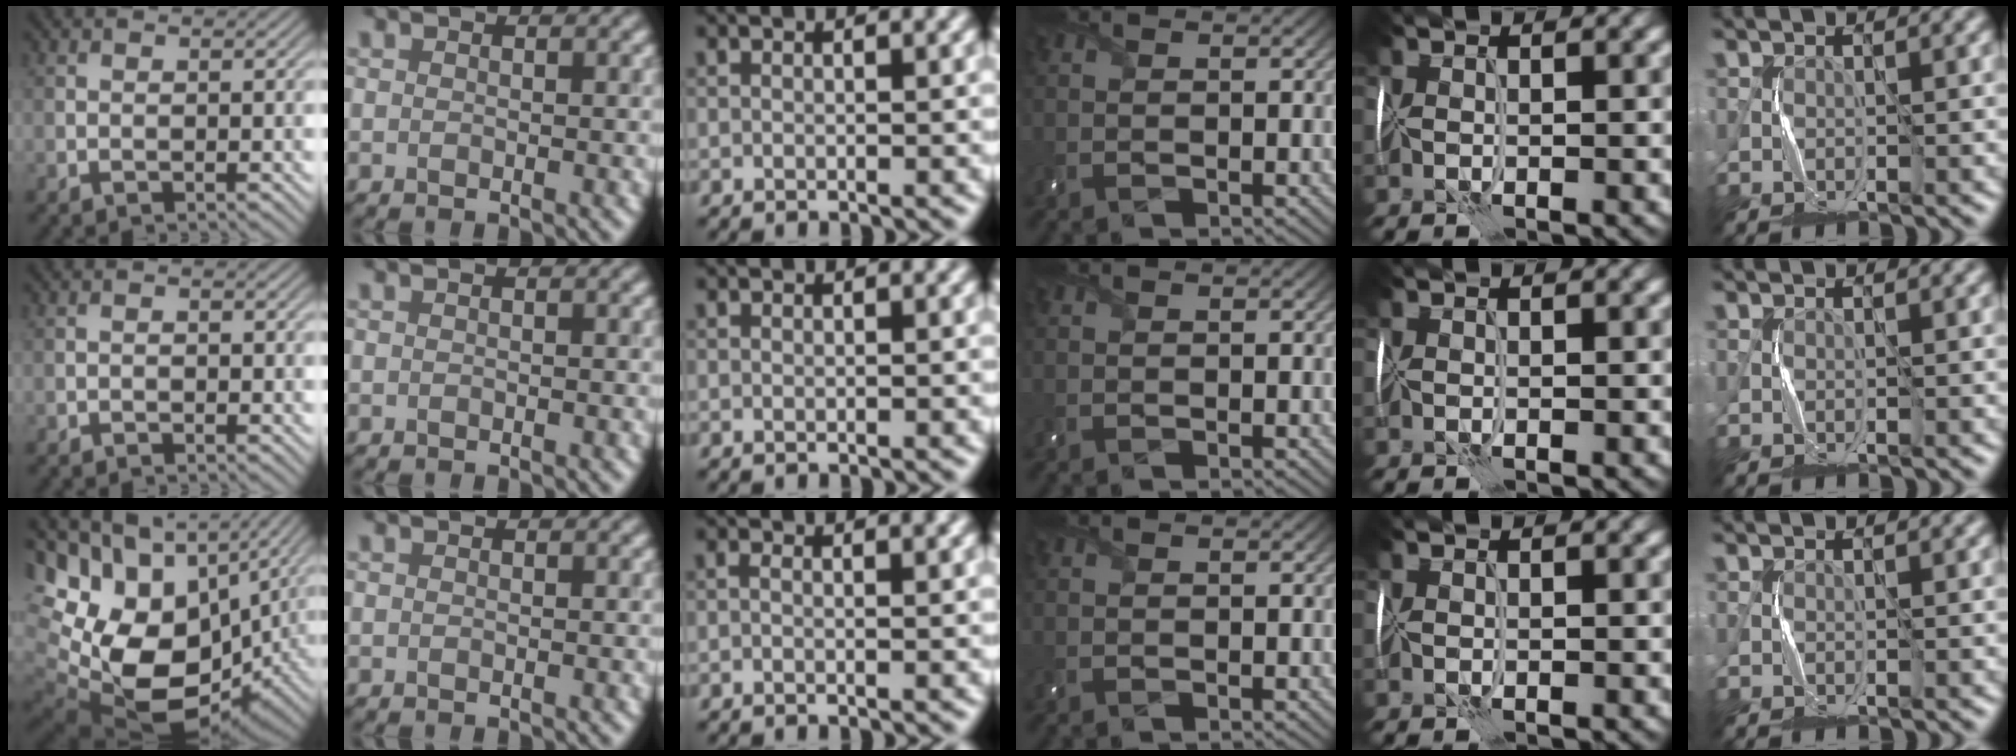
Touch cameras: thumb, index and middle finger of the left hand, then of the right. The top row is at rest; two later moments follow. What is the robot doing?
{"motion": "wrap", "object": "cellophane"}